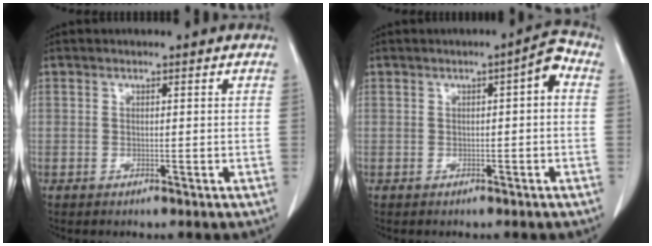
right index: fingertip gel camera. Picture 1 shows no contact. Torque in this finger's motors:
{"motor_torque": [0.23, -0.09, 0.16, 0.01]}